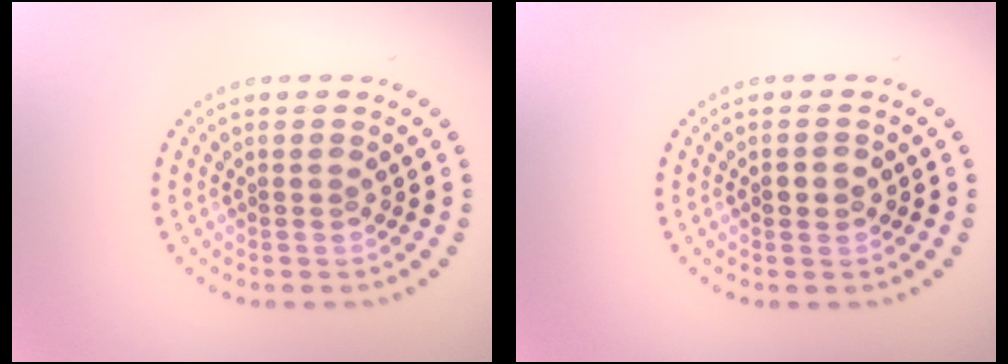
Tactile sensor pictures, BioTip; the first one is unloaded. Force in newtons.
{"total": 2.0, "press": 2.0, "slide": 0.2}